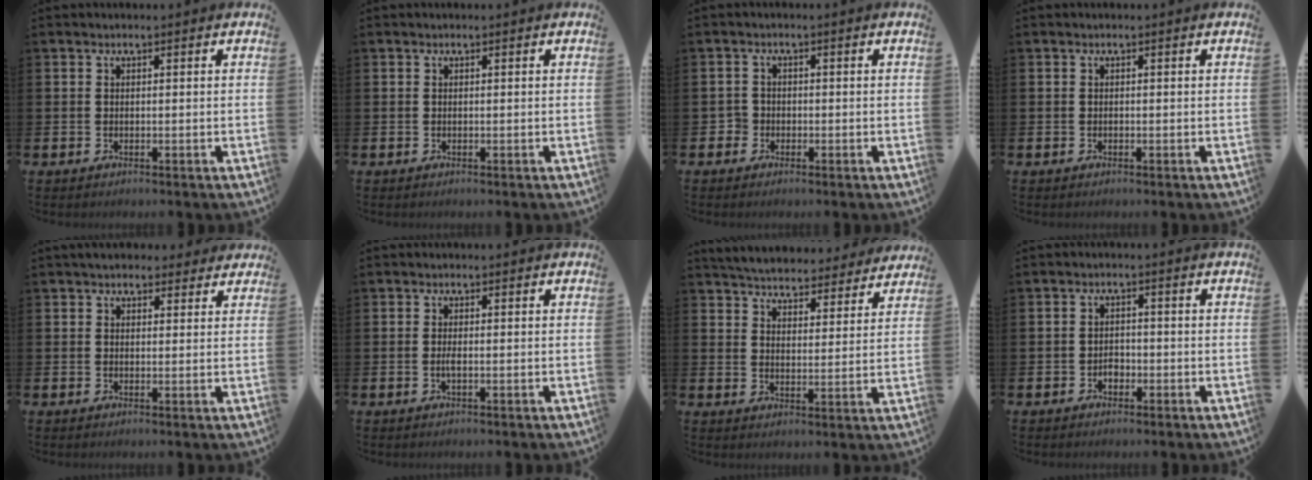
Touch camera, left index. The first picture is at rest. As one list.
[{"total": 0.0}, {"total": 1.7, "force": [-0.9, 1.5, 0.1], "torque": [-0.001, 0.000, -0.023]}, {"total": 0.0}, {"total": 3.4, "force": [3.0, 1.5, 0.3], "torque": [0.009, -0.015, 0.051]}, {"total": 1.0, "force": [-0.2, 0.1, 1.0], "torque": [-0.019, -0.001, -0.003]}, {"total": 5.2, "force": [5.1, 0.9, 0.4], "torque": [-0.024, -0.042, 0.086]}, {"total": 1.6, "force": [-0.7, 1.2, 0.7], "torque": [-0.009, -0.002, -0.017]}]